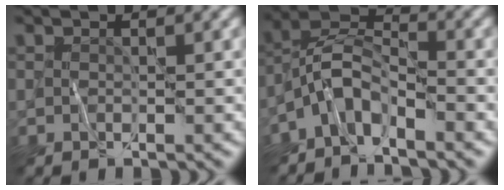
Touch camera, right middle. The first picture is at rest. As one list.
[{"total": 4.1, "force": [-3.0, 1.6, 2.4], "torque": [-0.039, 0.010, -0.071]}]